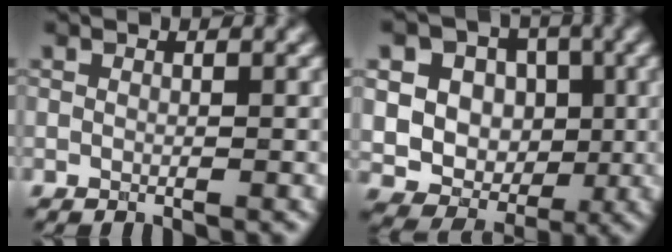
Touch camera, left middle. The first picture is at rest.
{"total": 13.7, "force": [2.3, 12.3, 5.5], "torque": [-0.127, 0.037, 0.035]}